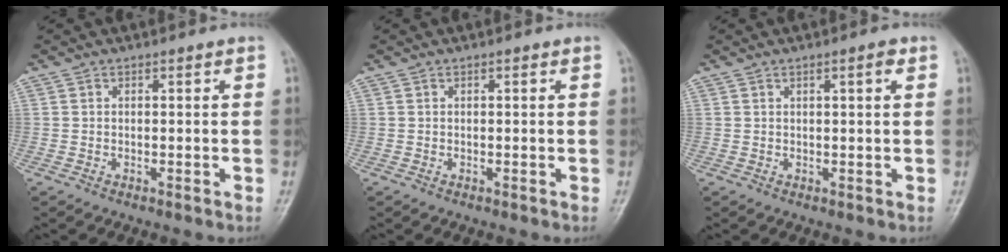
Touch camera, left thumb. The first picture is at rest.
{"total": 0.0}
{"total": 1.7, "force": [0.8, 0.2, 1.5], "torque": [-0.026, -0.001, 0.012]}